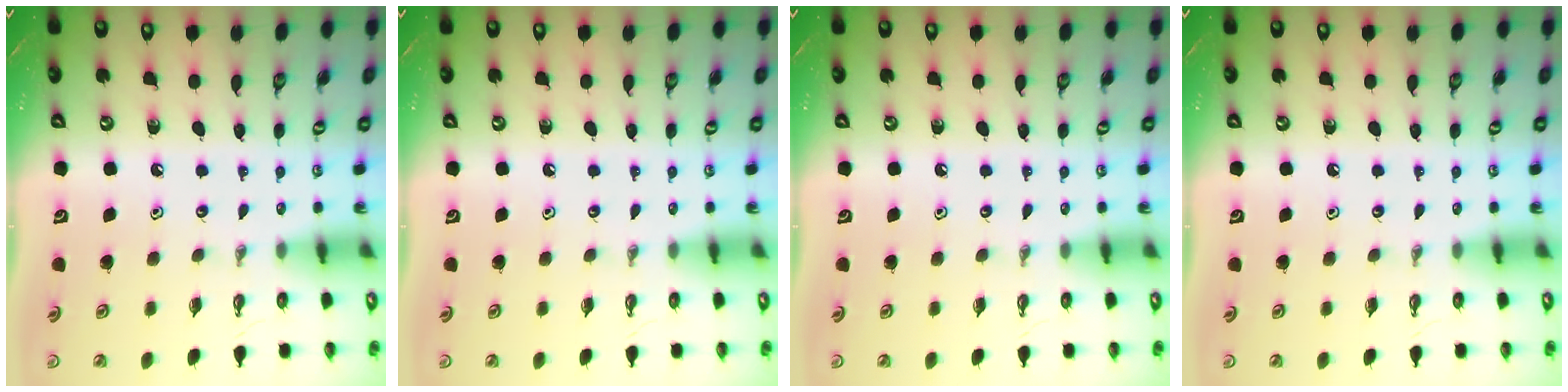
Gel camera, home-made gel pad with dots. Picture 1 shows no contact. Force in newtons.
{"total": 0.0}
{"total": 0.0}
{"total": 0.0}